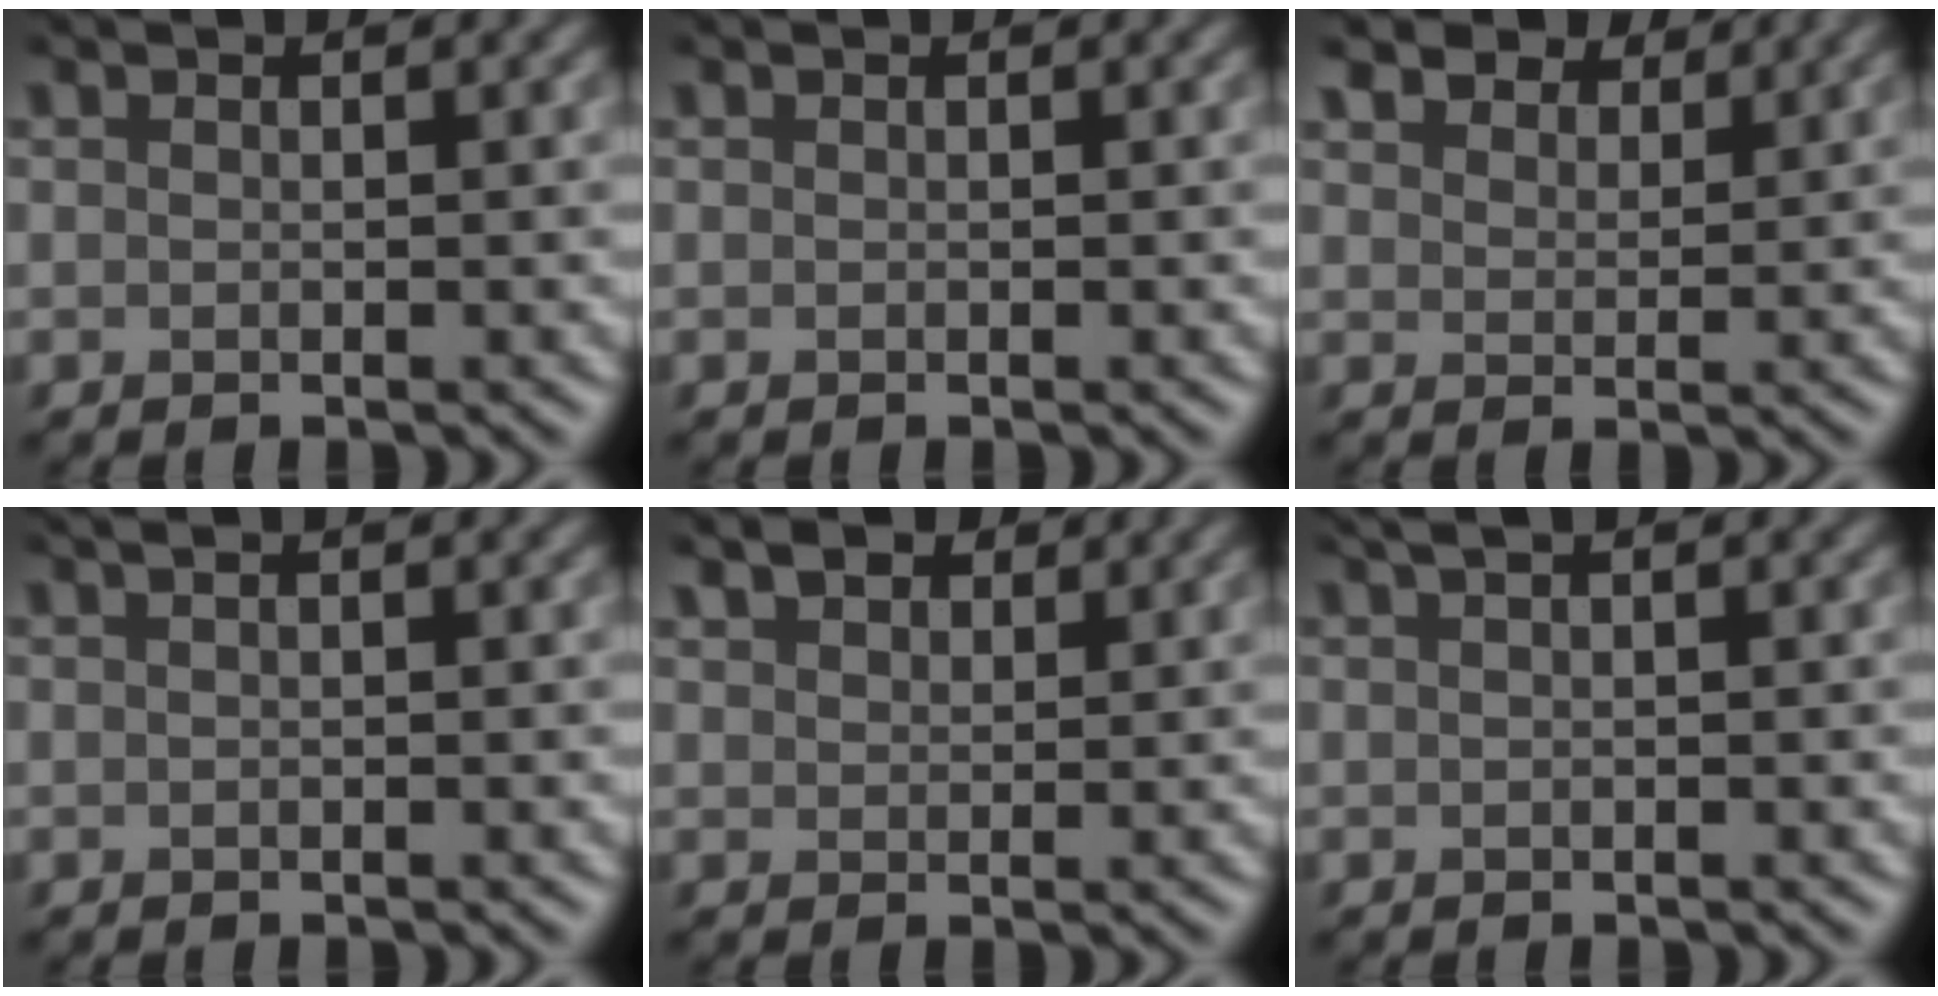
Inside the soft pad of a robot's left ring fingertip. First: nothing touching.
{"total": 0.0}
{"total": 5.5, "force": [4.7, 2.2, 1.8], "torque": [-0.043, -0.004, 0.084]}
{"total": 1.6, "force": [0.6, 0.6, 1.4], "torque": [-0.016, -0.003, 0.000]}
{"total": 2.3, "force": [1.8, 1.2, 0.9], "torque": [-0.021, 0.004, 0.033]}
{"total": 2.1, "force": [1.0, 0.6, 1.8], "torque": [-0.026, 0.002, 0.010]}